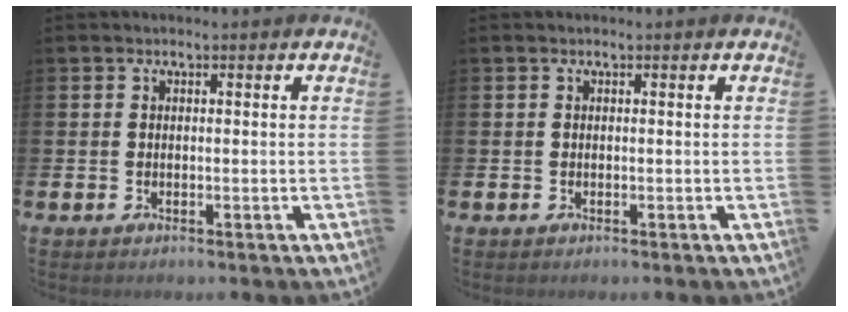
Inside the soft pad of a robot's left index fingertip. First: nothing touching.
{"total": 0.0}